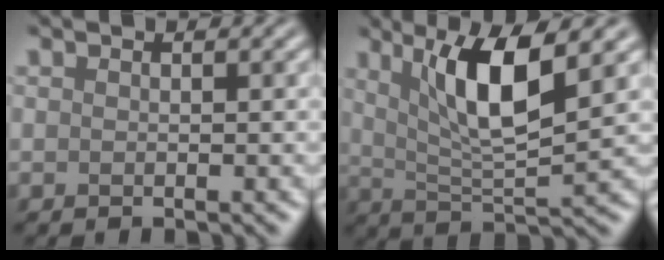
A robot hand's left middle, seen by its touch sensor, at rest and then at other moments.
{"total": 7.1, "force": [2.8, 1.6, 6.3], "torque": [-0.111, -0.004, 0.051]}